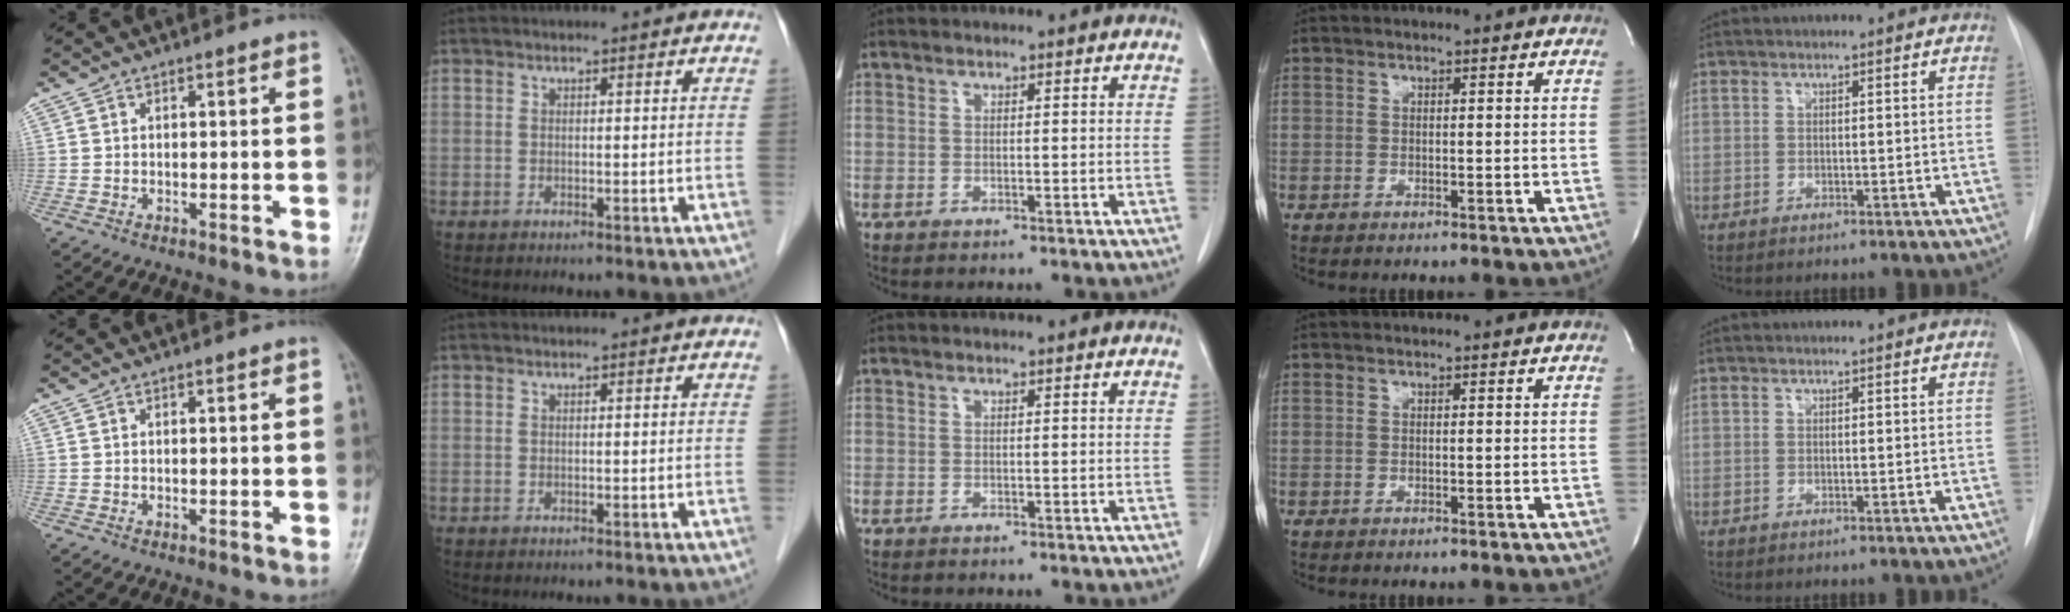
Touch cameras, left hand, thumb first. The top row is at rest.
{}